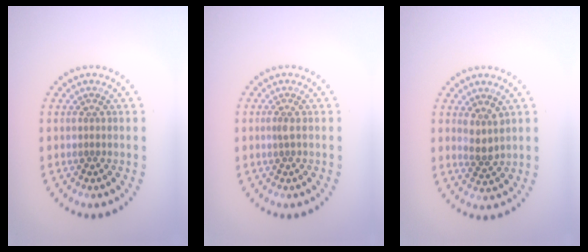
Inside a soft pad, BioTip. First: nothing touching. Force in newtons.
{"total": 0.7, "press": 0.5, "slide": 0.5}
{"total": 2.1, "press": 1.7, "slide": 1.2}